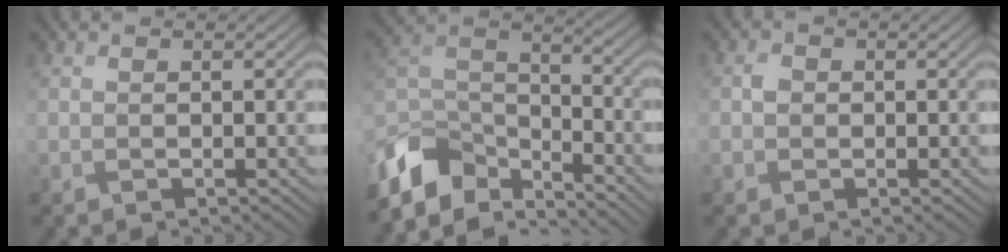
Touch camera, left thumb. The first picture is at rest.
{"total": 10.7, "force": [-8.6, 4.7, 4.5], "torque": [-0.109, 0.003, -0.179]}
{"total": 1.3, "force": [0.0, 1.2, 0.5], "torque": [-0.007, -0.001, -0.007]}